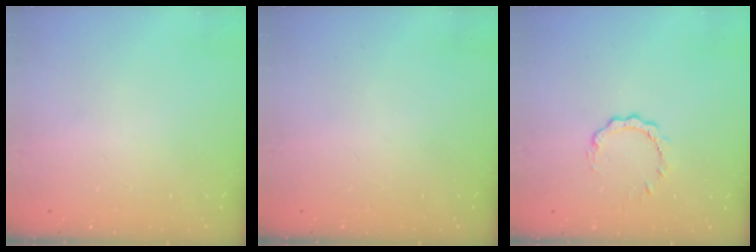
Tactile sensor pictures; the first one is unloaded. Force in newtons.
{"total": 0.0}
{"total": 4.2, "press": 4.2, "slide": 0.5}